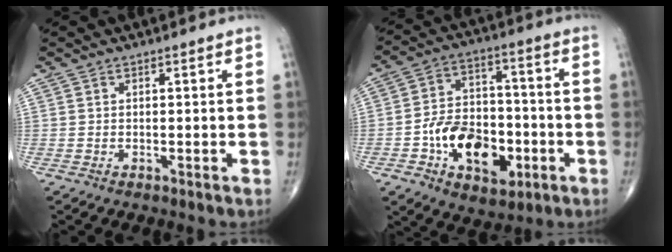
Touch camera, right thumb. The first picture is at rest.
{"total": 16.4, "force": [-5.1, 10.5, 11.5], "torque": [-0.149, 0.035, -0.078]}